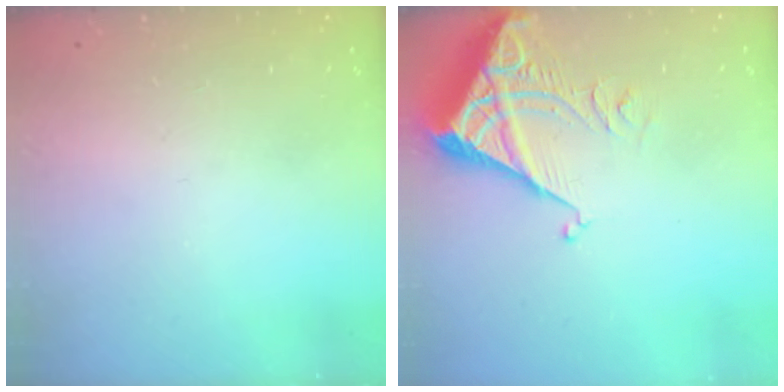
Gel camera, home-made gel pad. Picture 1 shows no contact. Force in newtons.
{"total": 5.3, "press": 5.3, "slide": 0.7}